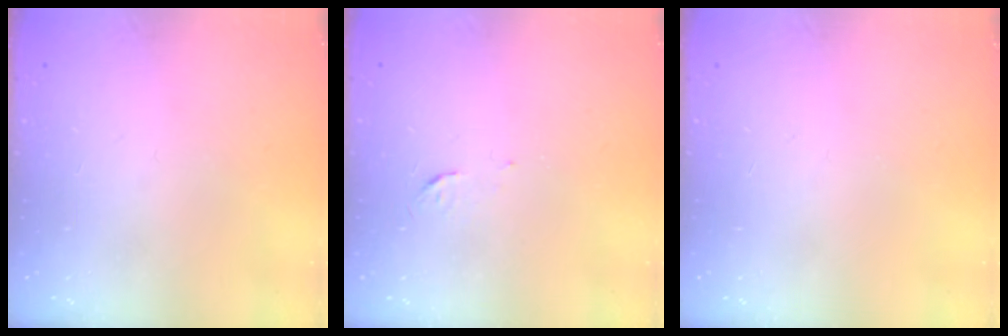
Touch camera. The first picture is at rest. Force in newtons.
{"total": 3.3, "press": 3.3, "slide": 0.5}
{"total": 0.0}